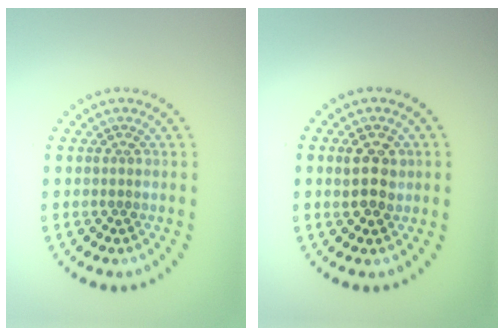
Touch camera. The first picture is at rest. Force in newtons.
{"total": 2.9, "press": 2.8, "slide": 0.4}